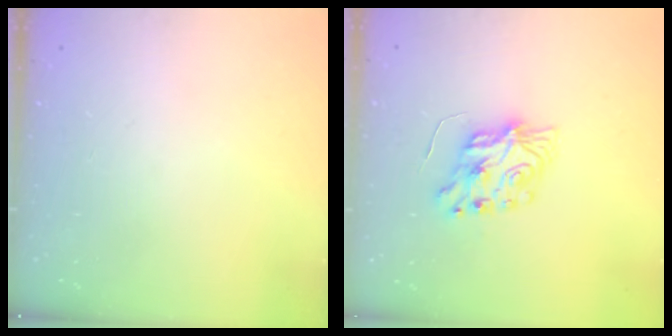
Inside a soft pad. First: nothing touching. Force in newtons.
{"total": 7.3, "press": 7.3, "slide": 0.2}